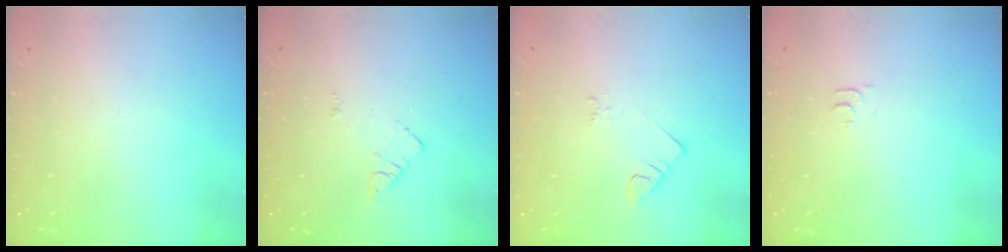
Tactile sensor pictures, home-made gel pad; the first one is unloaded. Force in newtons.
{"total": 3.7, "press": 3.7, "slide": 0.3}
{"total": 2.1, "press": 2.0, "slide": 0.5}
{"total": 4.6, "press": 4.5, "slide": 0.7}